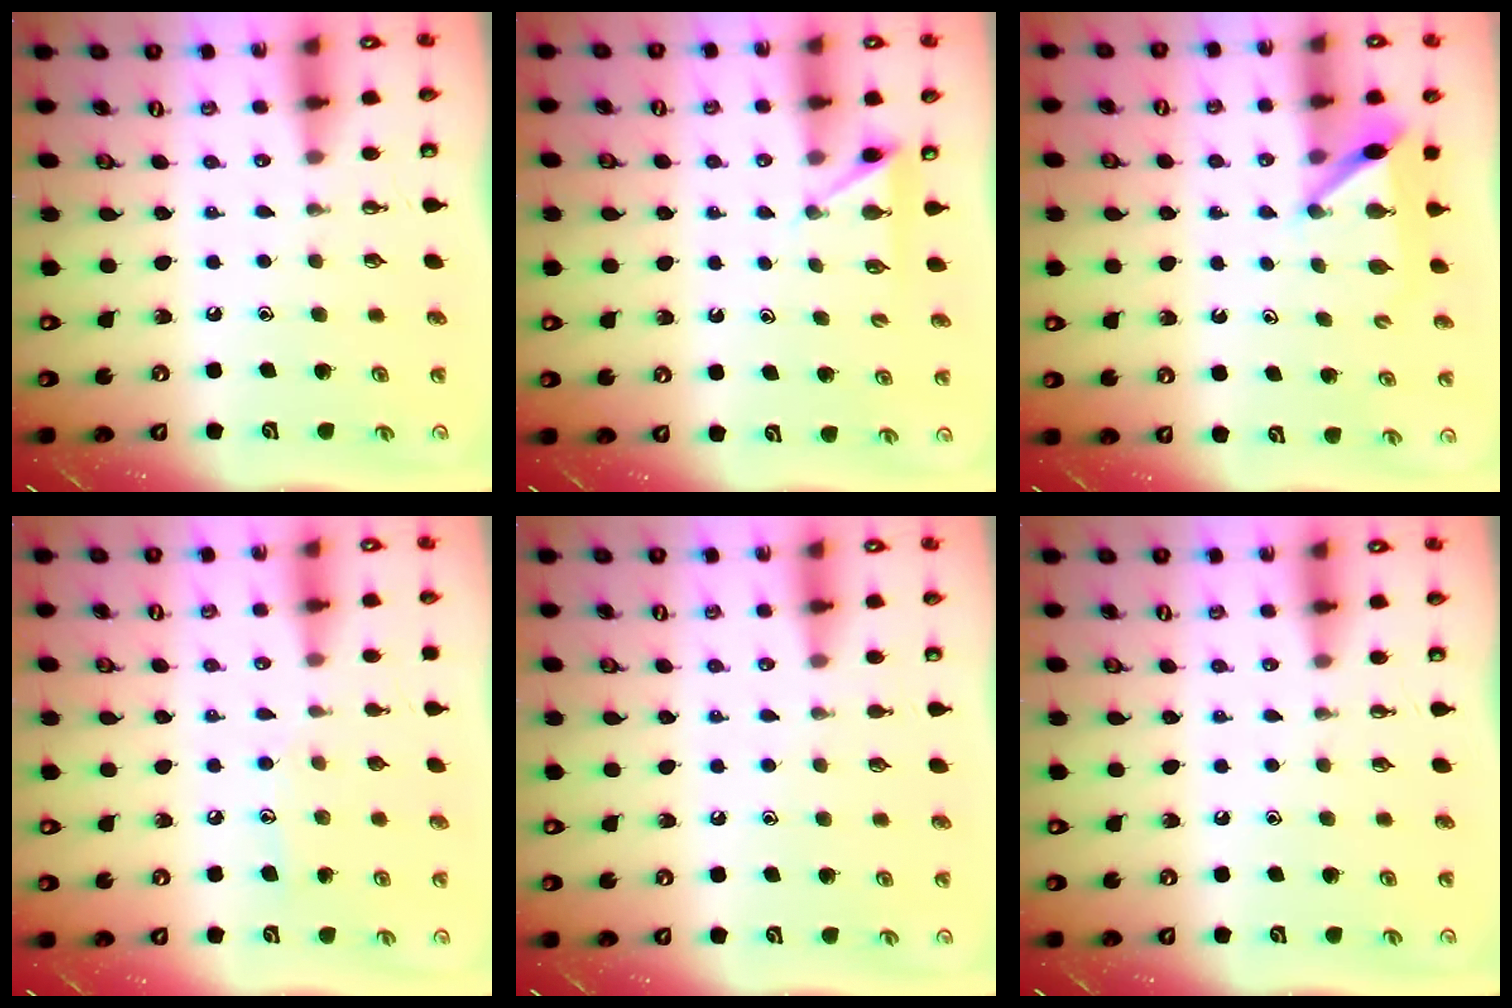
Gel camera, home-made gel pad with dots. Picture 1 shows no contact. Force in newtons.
{"total": 3.0, "press": 2.9, "slide": 0.4}
{"total": 5.8, "press": 5.8, "slide": 0.5}
{"total": 6.3, "press": 6.3, "slide": 0.3}
{"total": 3.5, "press": 3.5, "slide": 0.3}
{"total": 0.0}